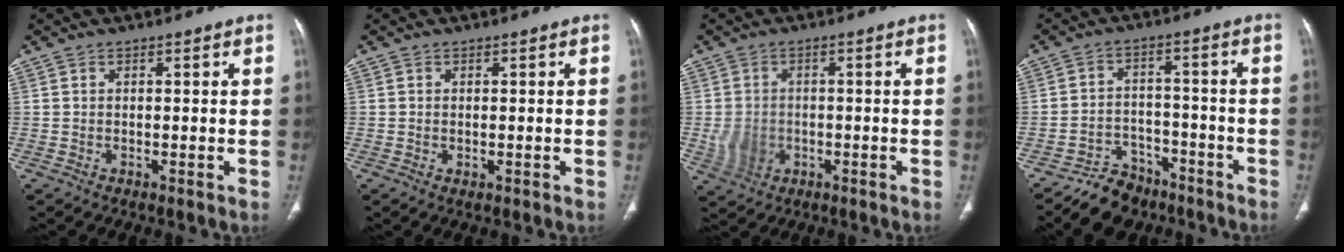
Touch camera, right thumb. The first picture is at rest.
{"total": 0.7, "force": [-0.1, 0.5, 0.5], "torque": [-0.009, -0.003, 0.001]}
{"total": 5.1, "force": [-1.1, 4.2, 2.6], "torque": [-0.039, 0.007, -0.010]}
{"total": 8.7, "force": [-7.0, 5.0, 1.5], "torque": [-0.007, 0.056, -0.116]}